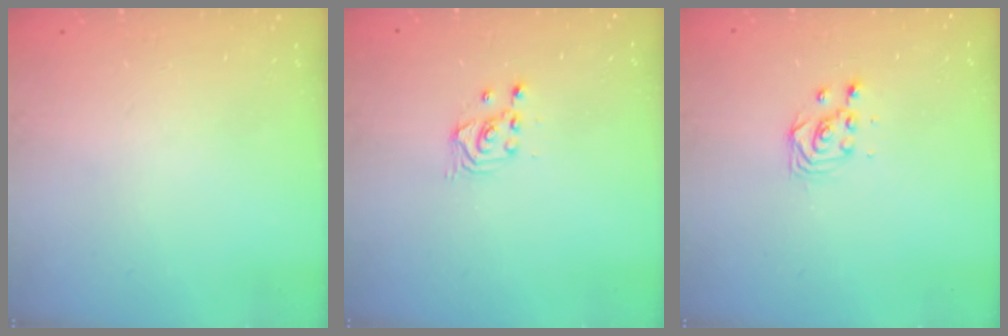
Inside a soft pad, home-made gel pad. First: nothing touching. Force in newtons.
{"total": 2.4, "press": 2.3, "slide": 0.2}
{"total": 3.4, "press": 3.4, "slide": 0.1}